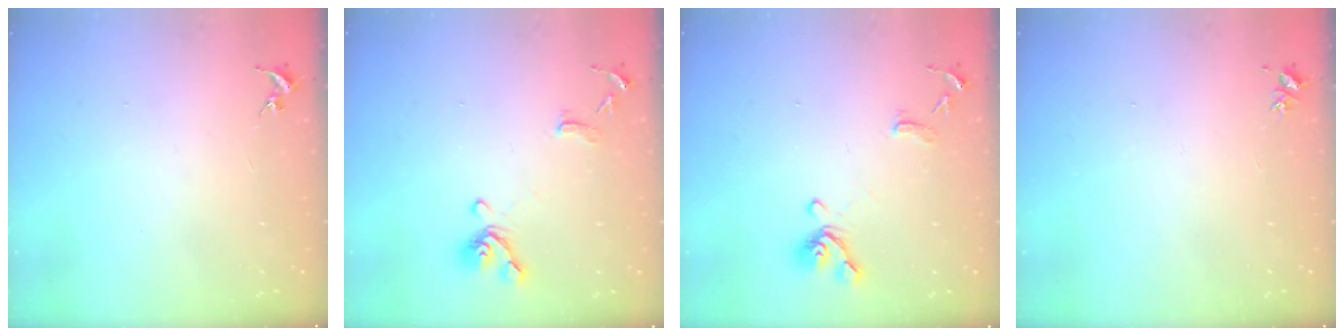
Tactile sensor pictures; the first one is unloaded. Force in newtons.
{"total": 10.9, "press": 10.8, "slide": 1.4}
{"total": 10.9, "press": 10.8, "slide": 1.4}
{"total": 3.0, "press": 3.0, "slide": 0.4}